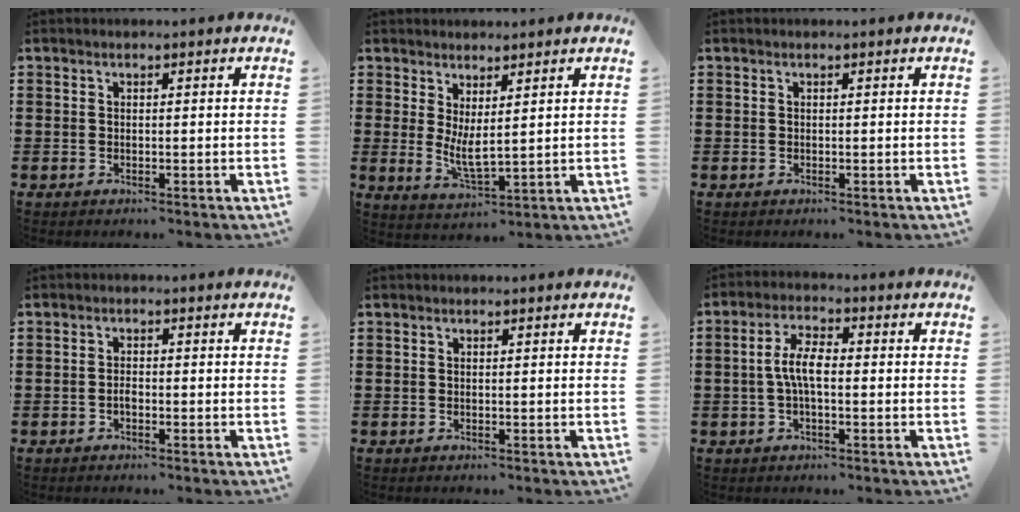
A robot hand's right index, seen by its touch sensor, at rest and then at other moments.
{"total": 3.9, "force": [1.1, 1.1, 3.6], "torque": [-0.076, -0.005, 0.021]}
{"total": 0.0}
{"total": 1.2, "force": [-0.6, 0.5, 0.9], "torque": [-0.021, -0.004, -0.010]}
{"total": 0.0}
{"total": 5.4, "force": [-0.4, 2.0, 4.9], "torque": [-0.111, 0.001, -0.016]}